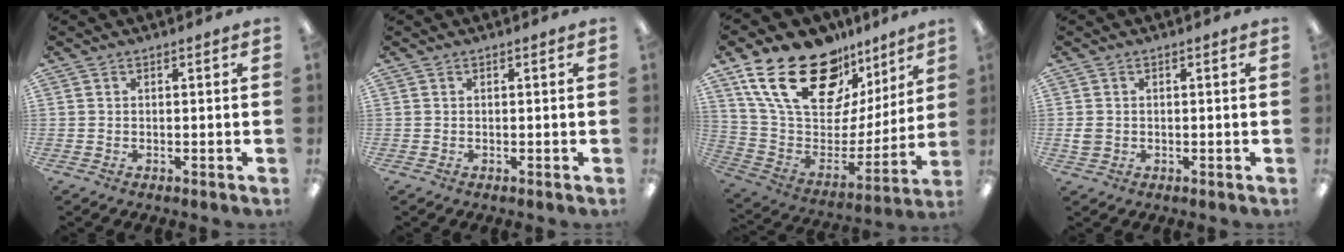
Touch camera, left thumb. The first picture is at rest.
{"total": 0.0}
{"total": 26.1, "force": [16.2, 13.5, 15.5], "torque": [-0.266, -0.089, 0.298]}
{"total": 2.5, "force": [-0.1, 2.1, 1.3], "torque": [-0.024, 0.006, -0.003]}